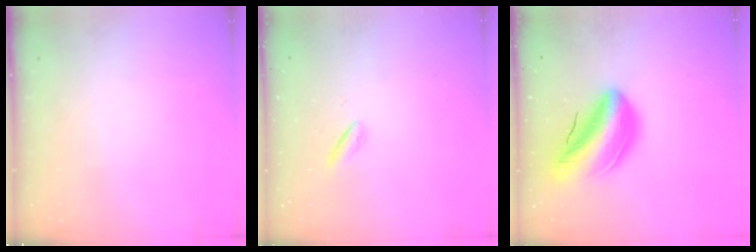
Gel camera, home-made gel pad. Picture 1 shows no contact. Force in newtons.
{"total": 0.7, "press": 0.4, "slide": 0.5}
{"total": 14.8, "press": 14.2, "slide": 4.0}